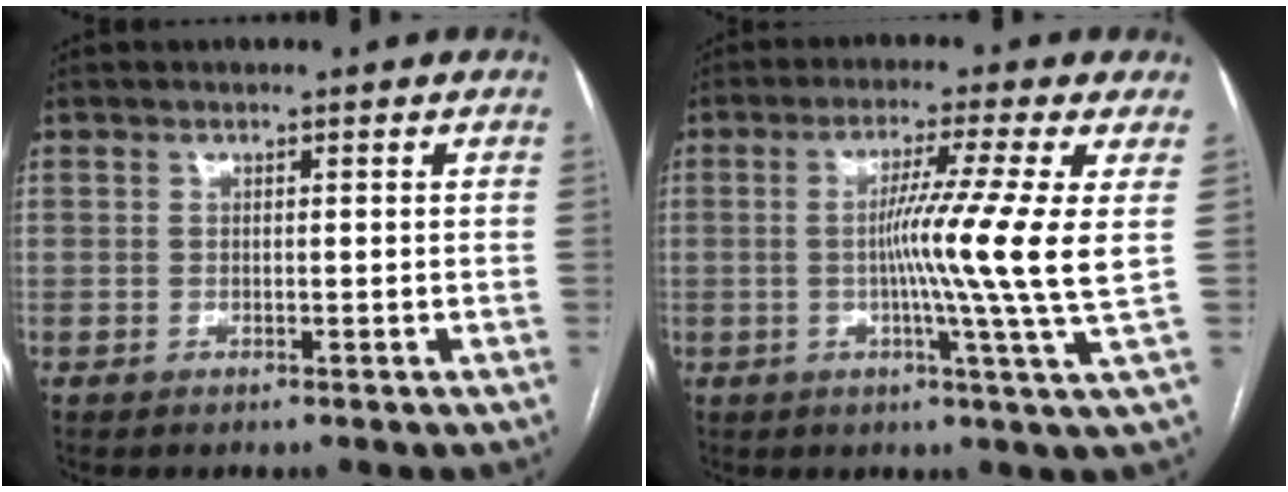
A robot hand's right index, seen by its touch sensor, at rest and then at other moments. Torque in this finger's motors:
{"motor_torque": [1.35, 0.34, 0.54, 0.19]}